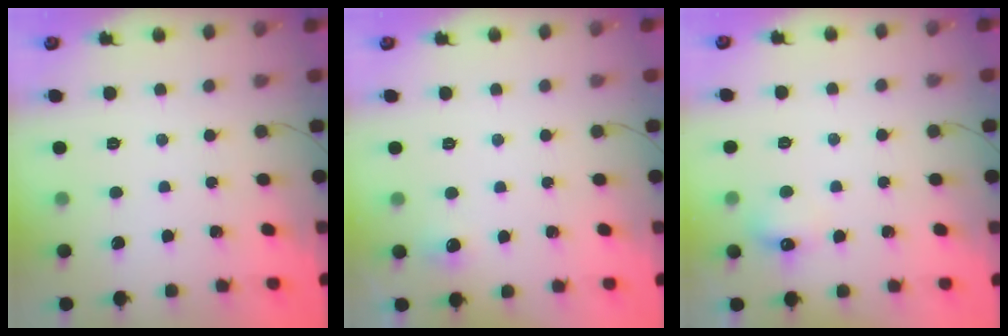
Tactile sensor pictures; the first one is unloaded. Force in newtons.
{"total": 4.0, "press": 3.7, "slide": 1.6}
{"total": 5.6, "press": 5.5, "slide": 1.4}